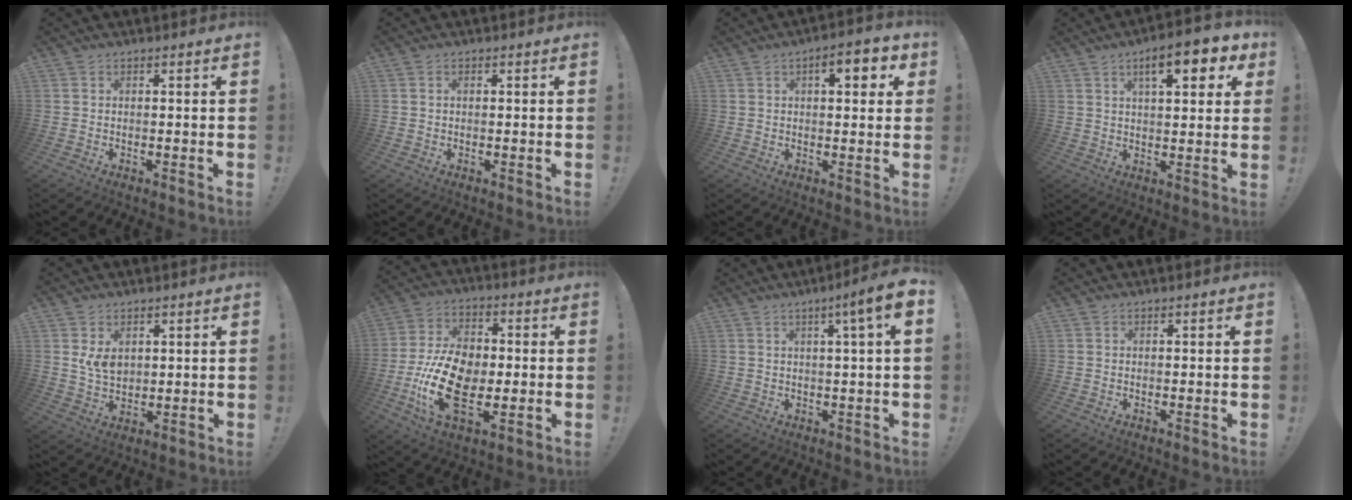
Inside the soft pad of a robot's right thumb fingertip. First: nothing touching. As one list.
[{"total": 0.6, "force": [0.1, 0.3, 0.4], "torque": [-0.011, 0.002, 0.001]}, {"total": 7.7, "force": [3.0, 2.8, 6.5], "torque": [-0.070, -0.009, 0.040]}, {"total": 11.5, "force": [5.3, 3.7, 9.5], "torque": [-0.128, -0.017, 0.080]}, {"total": 6.3, "force": [2.4, 4.3, 3.9], "torque": [-0.054, -0.014, 0.047]}, {"total": 19.4, "force": [-4.5, 11.6, 14.9], "torque": [-0.299, 0.019, -0.074]}, {"total": 7.4, "force": [2.6, -0.4, 6.9], "torque": [-0.097, -0.017, 0.035]}, {"total": 0.0}]